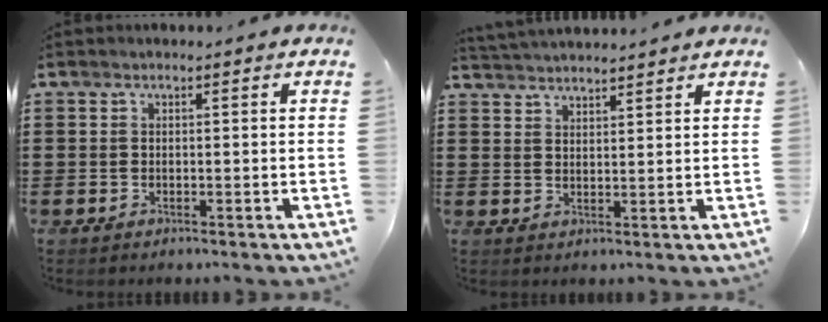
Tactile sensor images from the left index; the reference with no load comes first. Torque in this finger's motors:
{"motor_torque": [2.14, 0.00, 0.25, 0.05]}